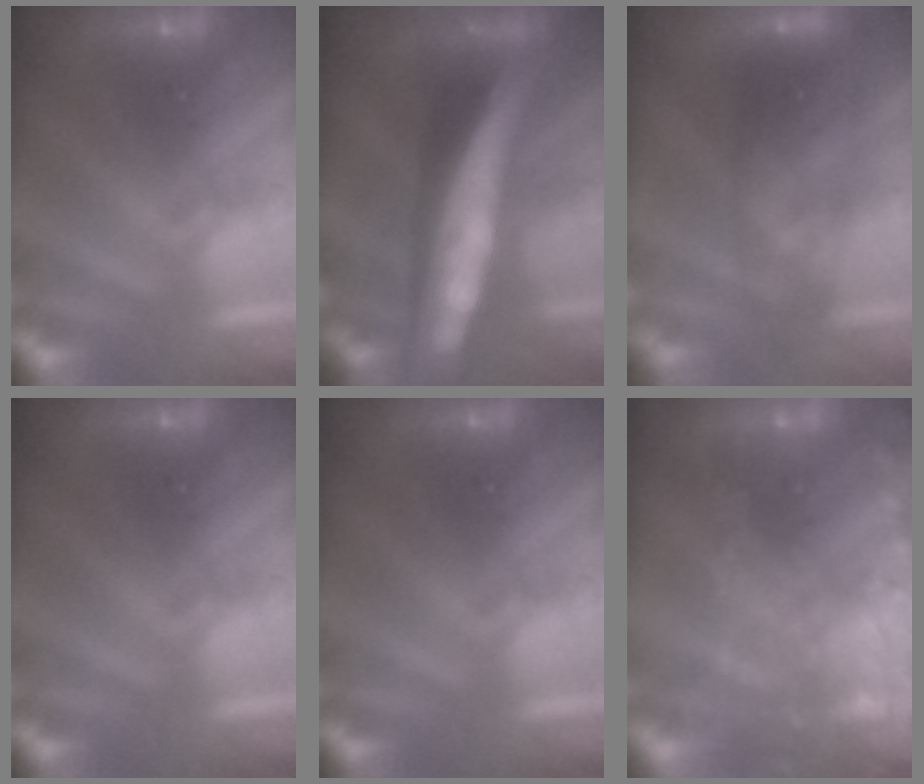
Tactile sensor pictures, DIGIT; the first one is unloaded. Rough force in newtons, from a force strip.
{"total": 6.8}
{"total": 8.5}
{"total": 0.0}
{"total": 0.0}
{"total": 6.5}